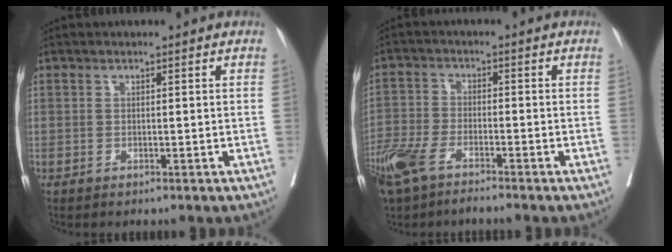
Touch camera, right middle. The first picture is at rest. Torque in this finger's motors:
{"motor_torque": [1.12, -1.02, 0.57, 0.21]}